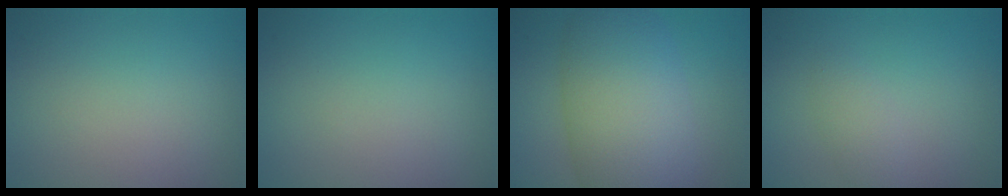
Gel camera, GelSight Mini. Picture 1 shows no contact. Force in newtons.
{"total": 0.0}
{"total": 9.6, "press": 9.6, "slide": 0.2}
{"total": 1.4, "press": 1.4, "slide": 0.1}